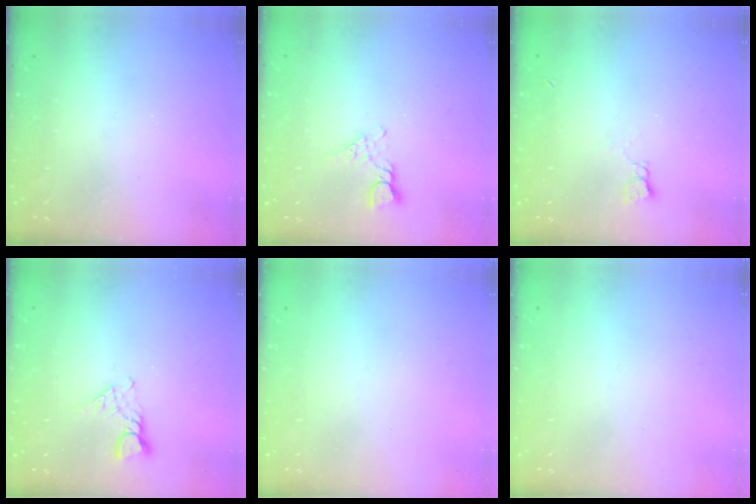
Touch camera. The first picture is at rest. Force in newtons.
{"total": 4.0, "press": 4.0, "slide": 0.5}
{"total": 4.2, "press": 4.2, "slide": 0.6}
{"total": 3.4, "press": 3.4, "slide": 0.3}
{"total": 0.0}
{"total": 0.0}